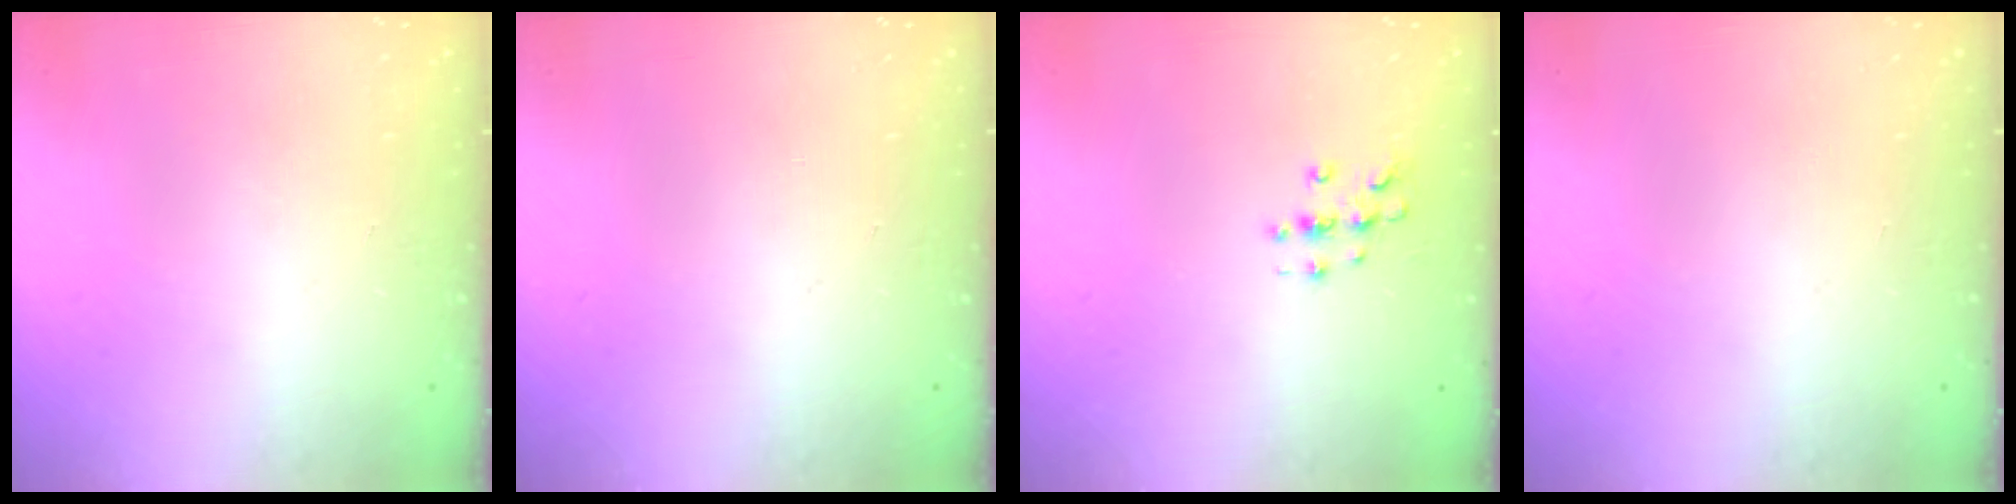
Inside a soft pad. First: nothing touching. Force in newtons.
{"total": 0.0}
{"total": 3.0, "press": 3.0, "slide": 0.3}
{"total": 0.0}